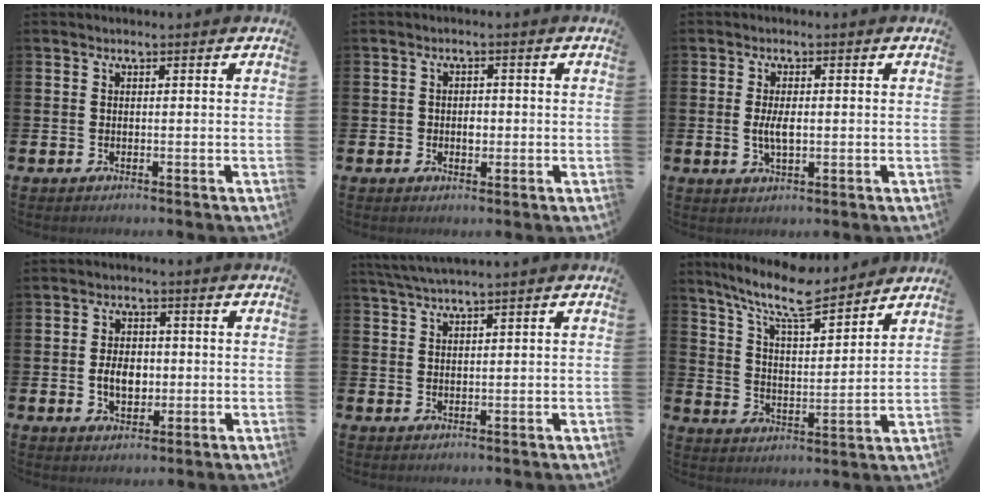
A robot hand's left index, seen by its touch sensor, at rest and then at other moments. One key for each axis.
{"total": 1.7, "fx": -0.2, "fy": 1.3, "fz": 1.0, "tx": 0.003, "ty": -0.004, "tz": -0.010}
{"total": 3.3, "fx": 0.0, "fy": 1.4, "fz": 3.0, "tx": -0.052, "ty": 0.000, "tz": -0.002}
{"total": 4.5, "fx": -0.4, "fy": 3.1, "fz": 3.2, "tx": -0.041, "ty": 0.001, "tz": -0.015}
{"total": 2.8, "fx": 2.6, "fy": -0.2, "fz": 1.2, "tx": -0.029, "ty": -0.003, "tz": 0.048}
{"total": 10.3, "fx": 9.0, "fy": 1.9, "fz": 4.7, "tx": -0.113, "ty": -0.049, "tz": 0.158}